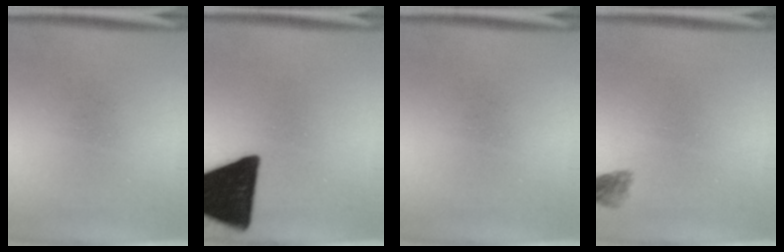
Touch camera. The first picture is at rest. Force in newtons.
{"total": 19.1}
{"total": 0.0}
{"total": 1.7}